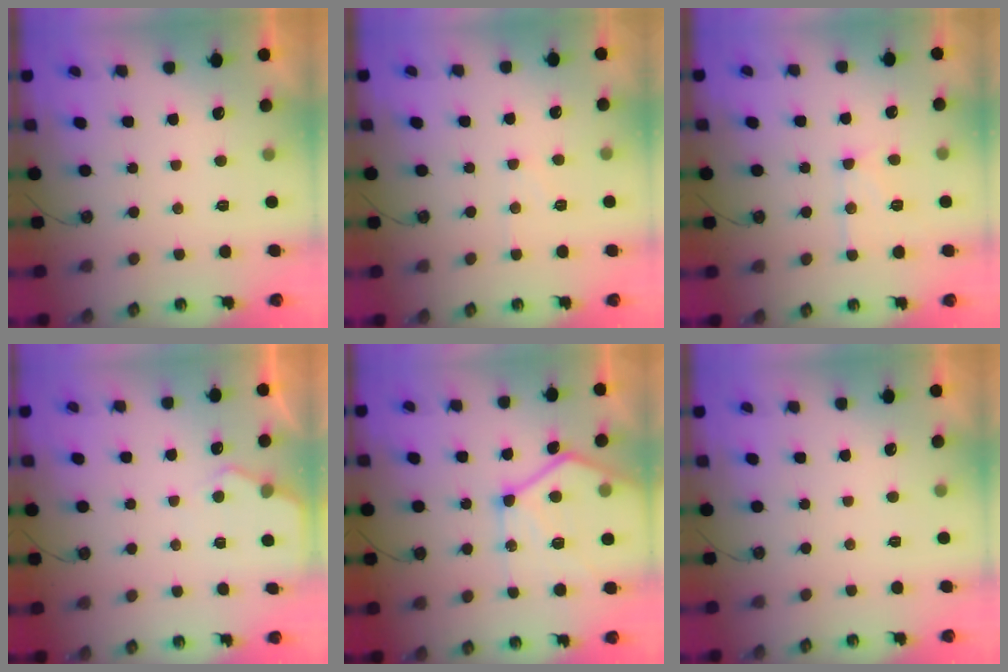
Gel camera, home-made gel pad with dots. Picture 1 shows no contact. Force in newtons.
{"total": 6.0, "press": 5.9, "slide": 0.7}
{"total": 10.7, "press": 10.7, "slide": 0.9}
{"total": 5.1, "press": 5.0, "slide": 0.5}
{"total": 18.3, "press": 18.3, "slide": 1.6}
{"total": 0.0}